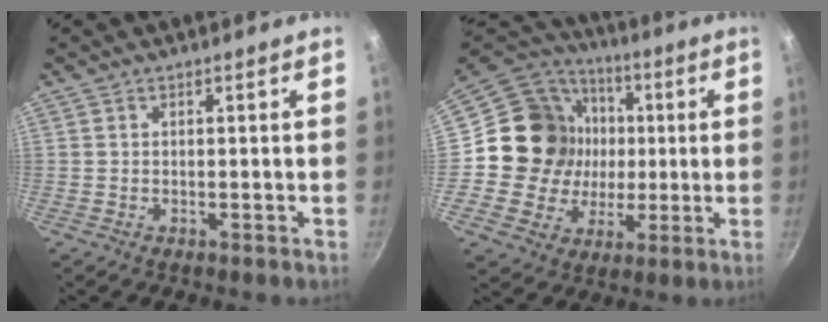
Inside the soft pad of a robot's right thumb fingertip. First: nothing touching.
{"total": 18.5, "force": [1.1, 17.0, 7.1], "torque": [-0.102, 0.020, 0.017]}